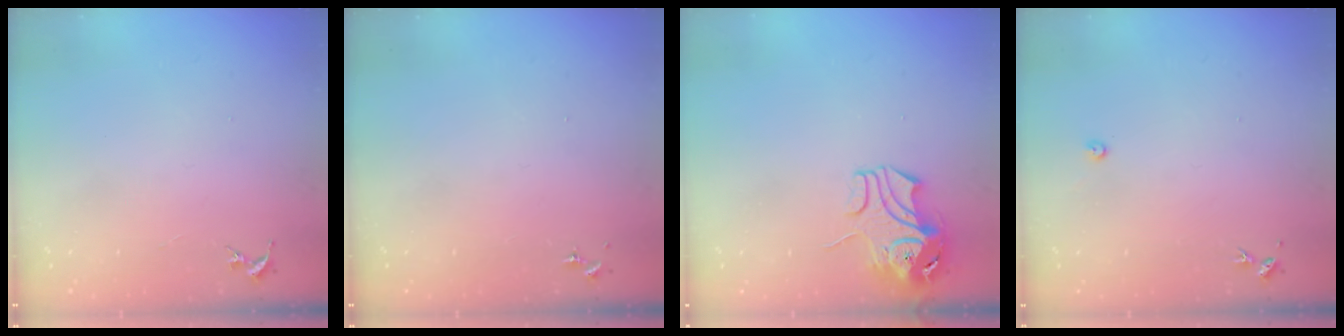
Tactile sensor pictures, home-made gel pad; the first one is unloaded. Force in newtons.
{"total": 0.0}
{"total": 9.1, "press": 9.0, "slide": 1.4}
{"total": 2.4, "press": 2.4, "slide": 0.3}